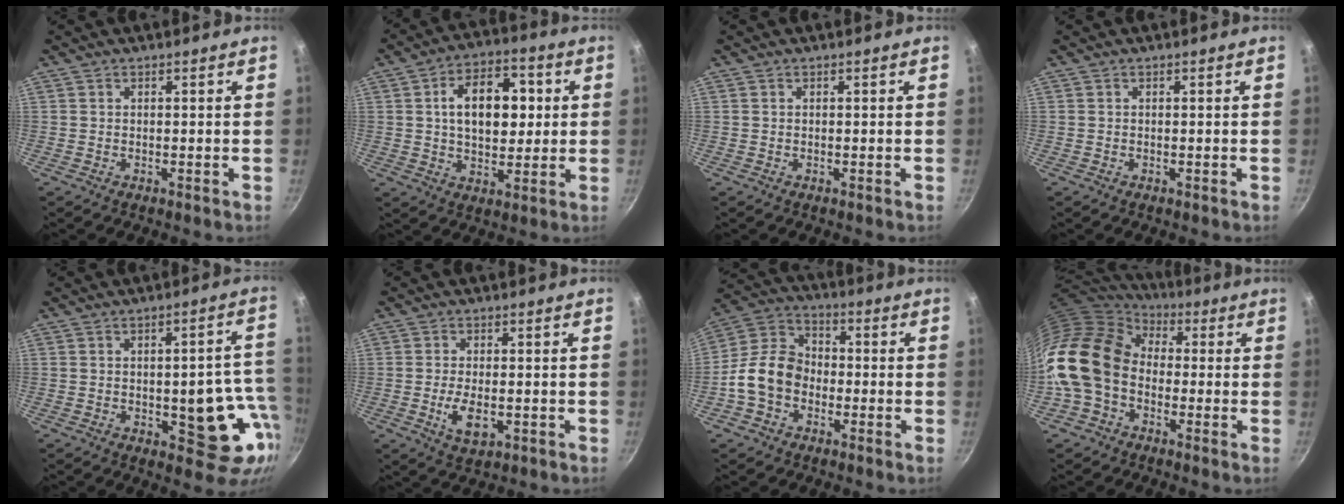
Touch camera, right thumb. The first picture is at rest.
{"total": 14.1, "force": [2.2, 9.0, 10.7], "torque": [-0.125, 0.010, 0.028]}
{"total": 0.0}
{"total": 0.0}
{"total": 14.9, "force": [-3.9, 6.6, 12.8], "torque": [-0.103, 0.031, -0.046]}
{"total": 5.9, "force": [-1.4, 3.0, 4.9], "torque": [-0.091, -0.002, -0.020]}
{"total": 11.7, "force": [-3.2, 8.9, 6.9], "torque": [-0.096, 0.039, -0.081]}
{"total": 17.4, "force": [-0.7, 12.9, 11.6], "torque": [-0.206, 0.038, -0.031]}